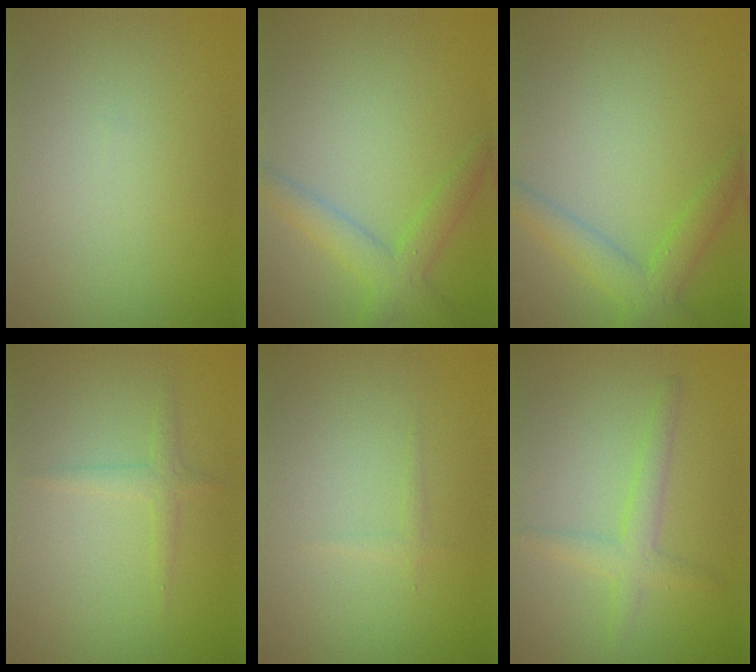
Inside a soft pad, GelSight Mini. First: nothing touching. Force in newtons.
{"total": 3.5, "press": 3.5, "slide": 0.1}
{"total": 3.6, "press": 3.6, "slide": 0.2}
{"total": 1.3, "press": 1.3, "slide": 0.0}
{"total": 0.6, "press": 0.6, "slide": 0.0}
{"total": 2.4, "press": 2.4, "slide": 0.2}